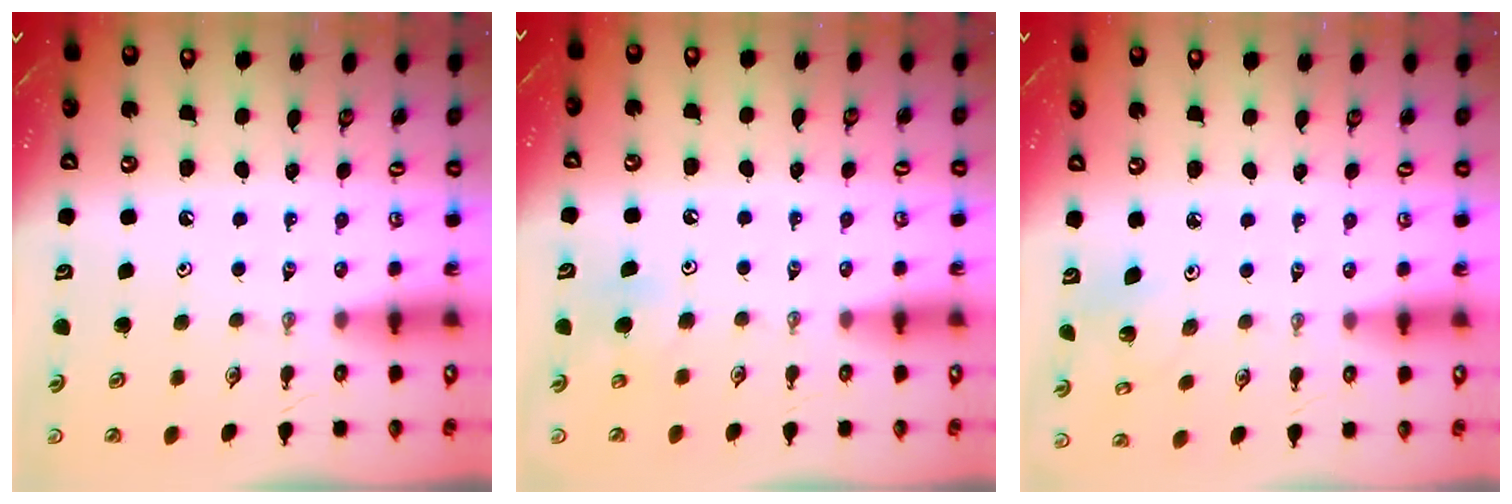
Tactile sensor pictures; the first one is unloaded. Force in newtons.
{"total": 5.4, "press": 5.4, "slide": 0.5}
{"total": 3.5, "press": 3.5, "slide": 0.3}